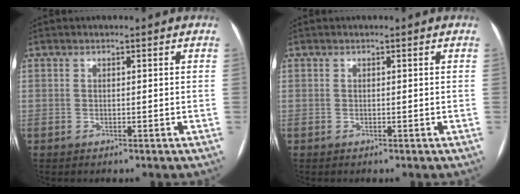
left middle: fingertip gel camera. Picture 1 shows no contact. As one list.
[{"total": 0.0}]